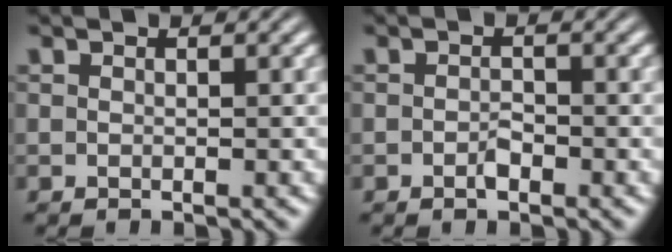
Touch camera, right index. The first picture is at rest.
{"total": 0.9, "force": [-0.8, -0.1, 0.5], "torque": [-0.001, -0.002, -0.013]}